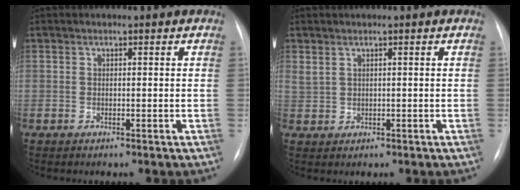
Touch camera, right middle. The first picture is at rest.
{"total": 1.5, "force": [0.9, 0.9, 0.8], "torque": [-0.020, 0.005, 0.028]}